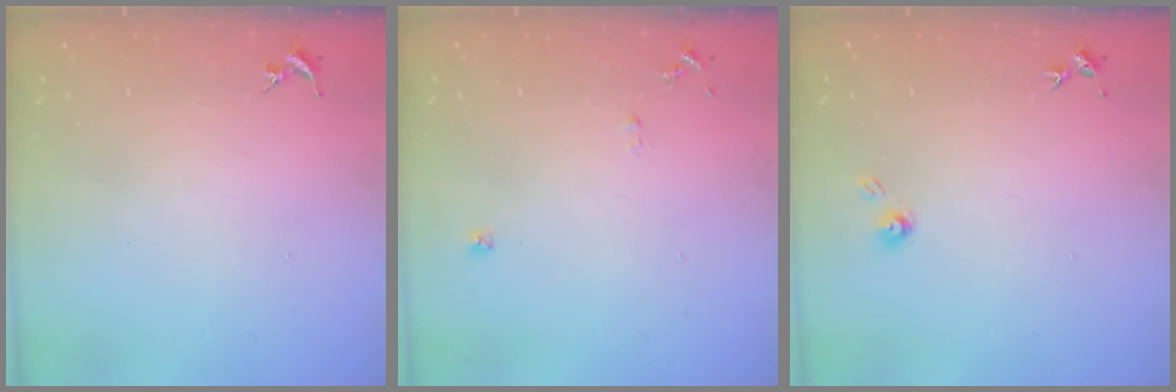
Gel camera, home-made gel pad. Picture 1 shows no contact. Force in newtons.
{"total": 5.6, "press": 5.5, "slide": 0.6}
{"total": 4.0, "press": 4.0, "slide": 0.3}